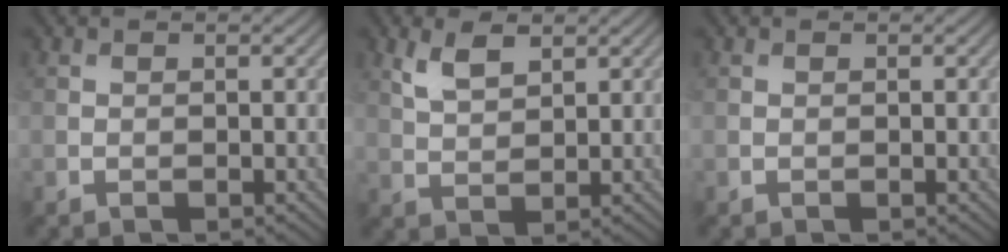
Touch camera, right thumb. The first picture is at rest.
{"total": 3.8, "force": [2.3, 1.7, 2.5], "torque": [-0.060, -0.002, 0.049]}
{"total": 0.0}